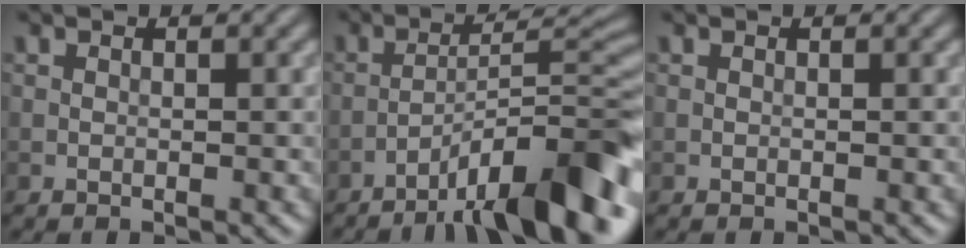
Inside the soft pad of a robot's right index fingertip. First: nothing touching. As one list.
[{"total": 11.2, "force": [-7.0, 2.0, 8.4], "torque": [-0.125, 0.026, -0.113]}, {"total": 0.0}]